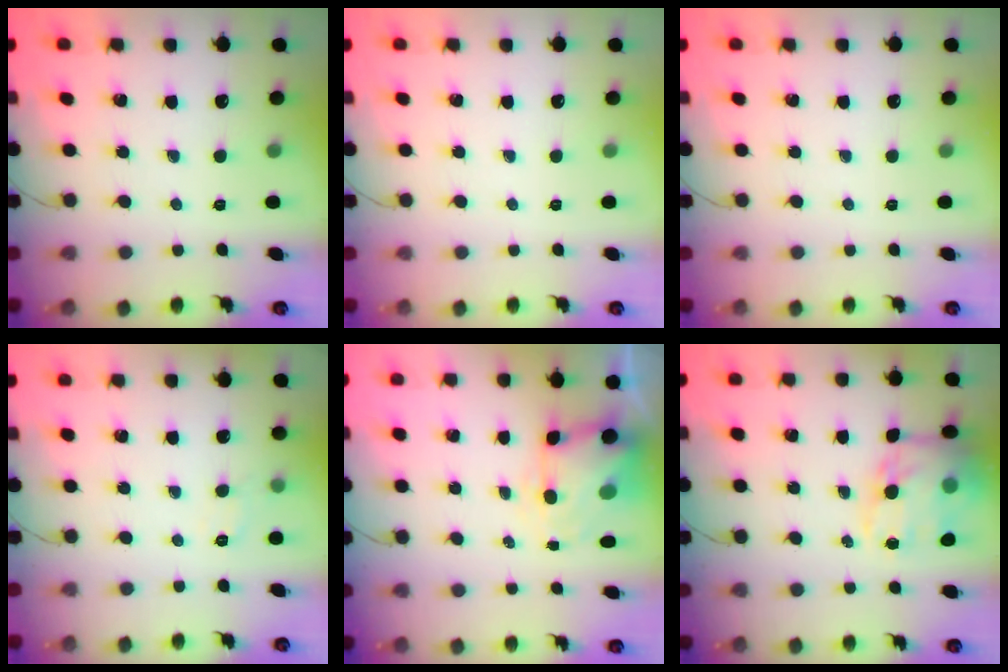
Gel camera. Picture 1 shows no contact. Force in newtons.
{"total": 0.0}
{"total": 0.0}
{"total": 5.9, "press": 5.7, "slide": 1.3}
{"total": 6.0, "press": 5.8, "slide": 1.2}
{"total": 15.5, "press": 15.2, "slide": 3.1}